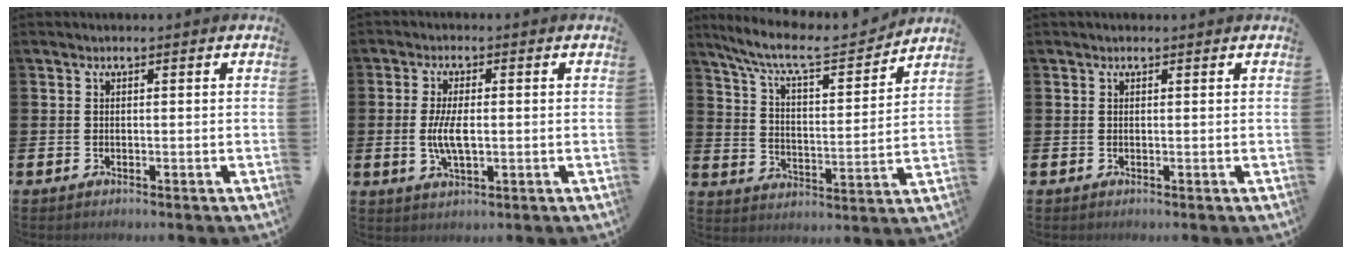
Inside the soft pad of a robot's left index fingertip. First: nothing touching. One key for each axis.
{"total": 4.9, "fx": -0.1, "fy": 2.0, "fz": 4.5, "tx": -0.079, "ty": -0.003, "tz": -0.008}
{"total": 9.5, "fx": 8.5, "fy": 1.8, "fz": 3.8, "tx": -0.102, "ty": -0.055, "tz": 0.144}
{"total": 0.0}